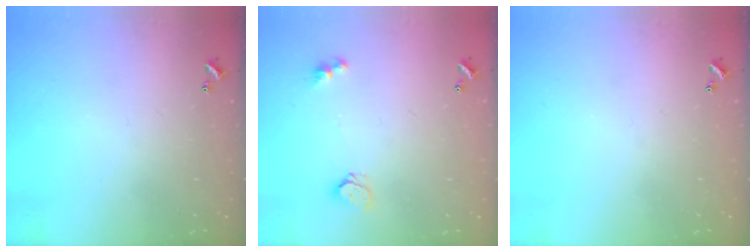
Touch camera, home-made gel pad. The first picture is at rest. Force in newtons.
{"total": 3.8, "press": 3.7, "slide": 0.2}
{"total": 0.0}